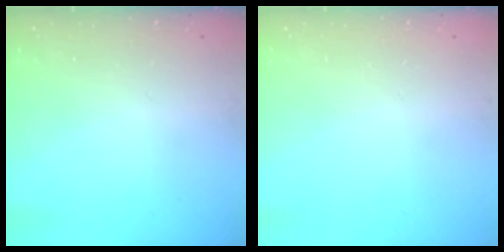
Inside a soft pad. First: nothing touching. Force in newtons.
{"total": 0.0}